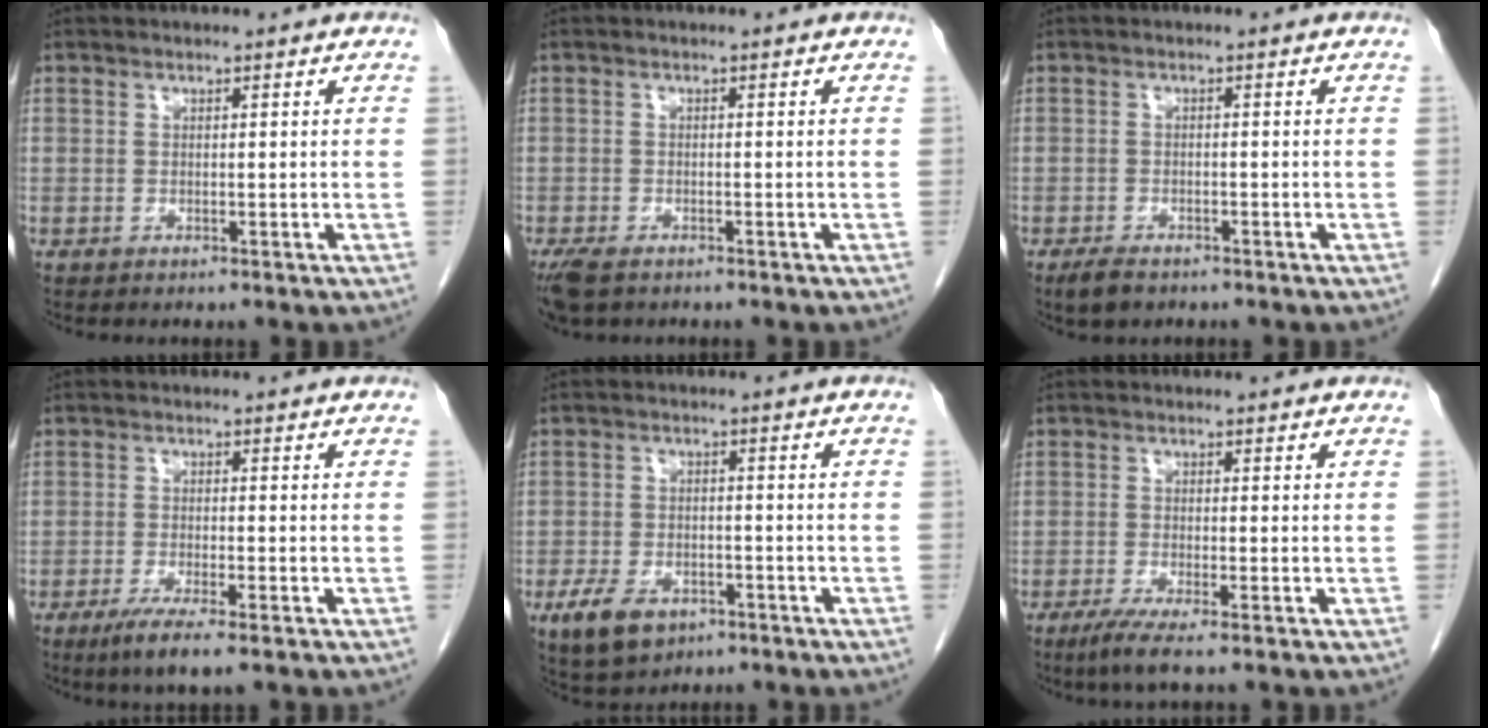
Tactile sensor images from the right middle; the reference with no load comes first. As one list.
[{"total": 4.3, "force": [-3.1, 2.0, 2.2], "torque": [-0.046, -0.010, -0.050]}, {"total": 2.9, "force": [-2.2, 1.3, 1.5], "torque": [-0.031, -0.003, -0.032]}, {"total": 4.8, "force": [-2.9, 0.2, 3.7], "torque": [-0.070, -0.015, -0.053]}, {"total": 6.9, "force": [-3.9, 4.0, 4.0], "torque": [-0.080, -0.003, -0.060]}, {"total": 3.5, "force": [-2.2, -0.2, 2.7], "torque": [-0.053, -0.013, -0.045]}]